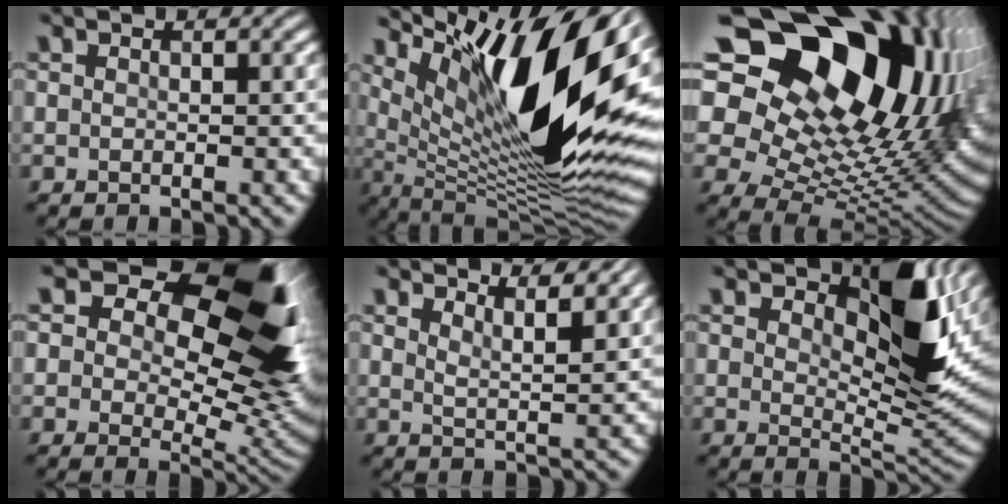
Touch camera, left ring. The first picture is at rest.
{"total": 15.7, "force": [7.1, 4.1, 13.4], "torque": [-0.228, -0.002, 0.129]}
{"total": 20.1, "force": [8.4, 12.7, 13.1], "torque": [-0.212, 0.019, 0.149]}
{"total": 14.6, "force": [6.0, 8.3, 10.4], "torque": [-0.125, 0.002, 0.097]}
{"total": 4.1, "force": [3.6, 0.7, 1.8], "torque": [-0.003, 0.015, 0.031]}
{"total": 6.8, "force": [3.5, 2.5, 5.3], "torque": [-0.077, -0.010, 0.053]}